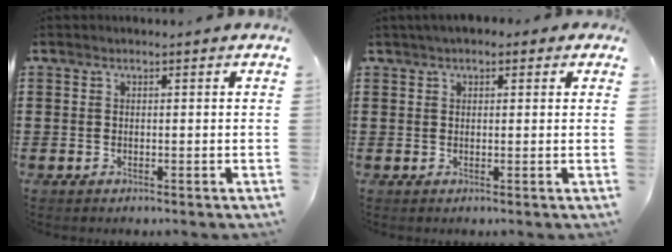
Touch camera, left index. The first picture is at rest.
{"total": 1.9, "force": [1.2, 1.0, 1.1], "torque": [-0.025, 0.009, 0.020]}